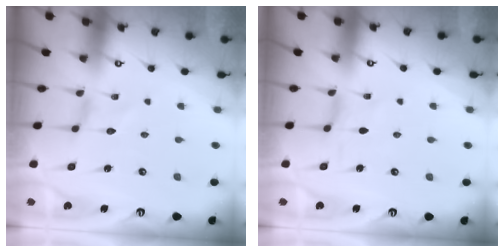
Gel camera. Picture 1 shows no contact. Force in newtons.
{"total": 1.2, "press": 1.2, "slide": 0.0}